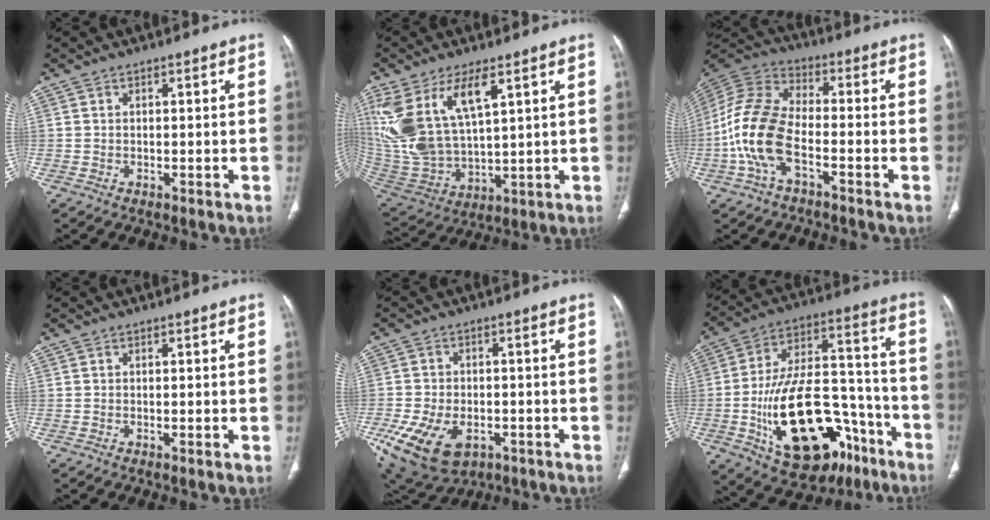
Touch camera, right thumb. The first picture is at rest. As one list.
[{"total": 17.8, "force": [7.9, 8.1, 13.8], "torque": [-0.288, -0.029, 0.173]}, {"total": 14.3, "force": [-4.5, 7.2, 11.5], "torque": [-0.253, 0.033, -0.094]}, {"total": 0.7, "force": [-0.3, 0.1, 0.7], "torque": [-0.012, -0.001, -0.002]}, {"total": 15.2, "force": [-6.2, 9.8, 9.9], "torque": [-0.203, 0.009, -0.087]}, {"total": 28.3, "force": [-11.7, 14.9, 21.0], "torque": [-0.351, 0.062, -0.170]}]